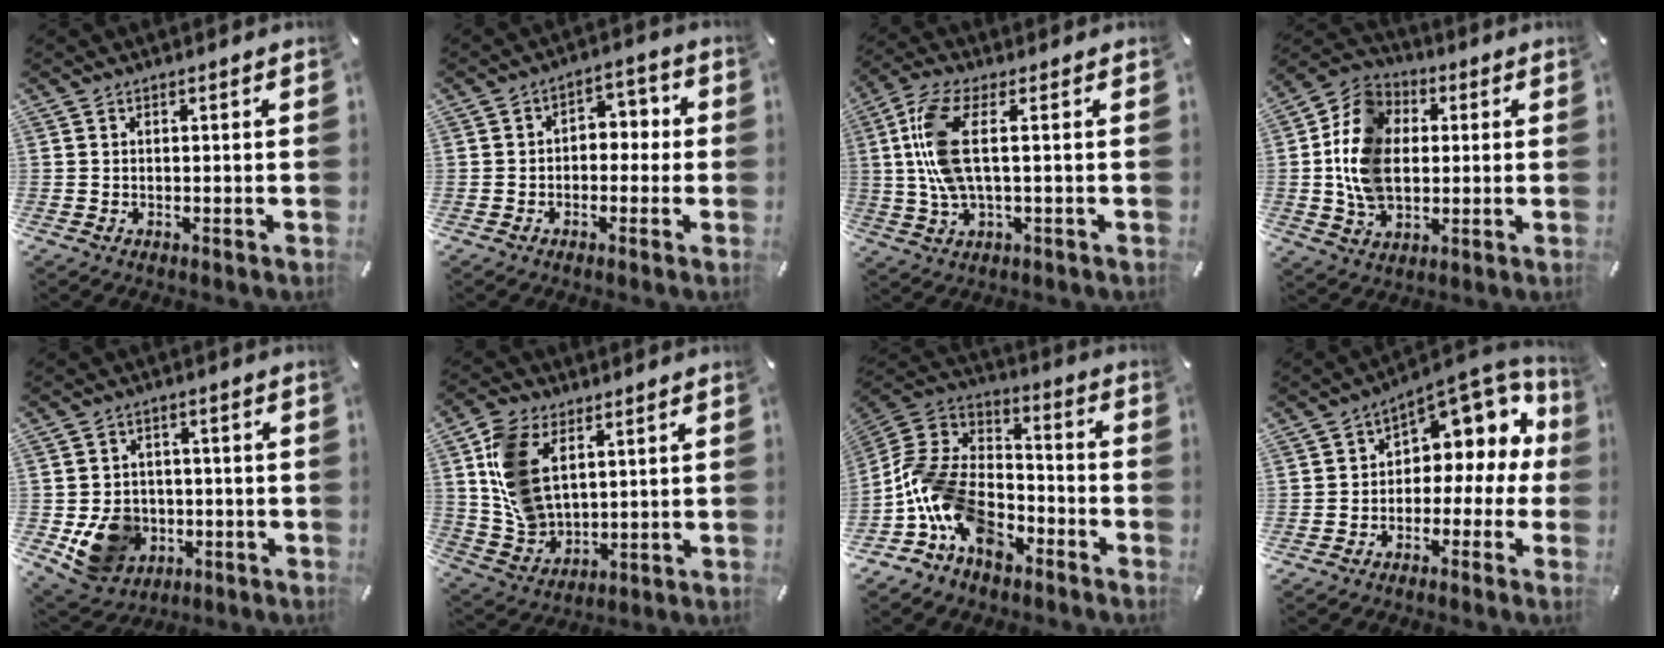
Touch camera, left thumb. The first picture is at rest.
{"total": 4.3, "force": [-1.8, 3.4, 2.1], "torque": [-0.022, 0.011, -0.041]}
{"total": 11.1, "force": [1.3, 3.9, 10.3], "torque": [-0.228, -0.014, 0.018]}
{"total": 14.1, "force": [0.3, 11.2, 8.7], "torque": [-0.202, 0.019, 0.004]}
{"total": 11.1, "force": [-2.6, 9.9, 4.4], "torque": [-0.092, 0.014, -0.038]}
{"total": 9.7, "force": [3.1, 6.5, 6.5], "torque": [-0.163, 0.004, 0.058]}
{"total": 16.1, "force": [-8.7, 10.4, 8.6], "torque": [-0.192, 0.042, -0.164]}
{"total": 8.0, "force": [4.5, 5.6, 3.5], "torque": [-0.053, -0.049, 0.079]}